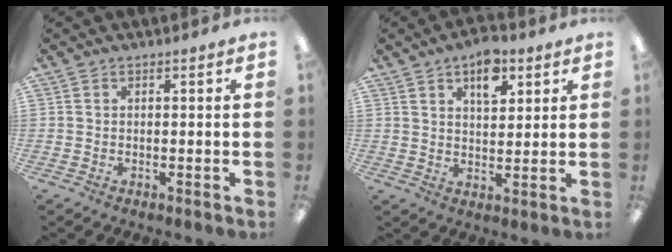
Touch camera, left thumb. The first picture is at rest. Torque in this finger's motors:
{"motor_torque": [-0.07, 0.06, -0.14, -0.20, 0.03]}